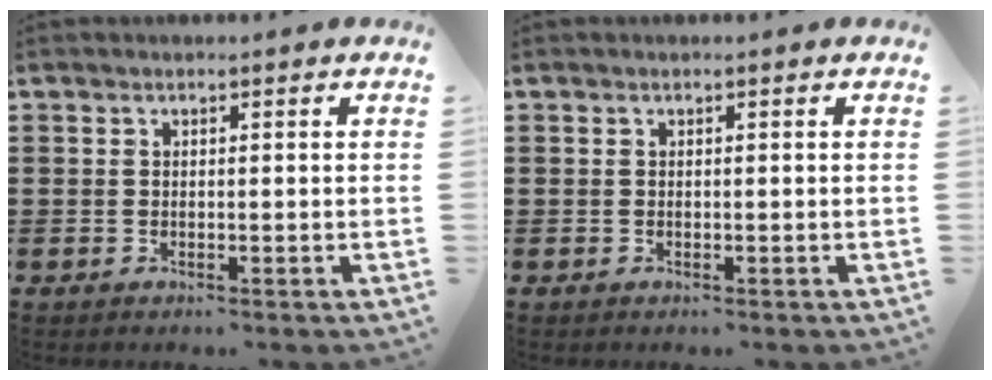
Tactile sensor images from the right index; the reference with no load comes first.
{"total": 0.0}